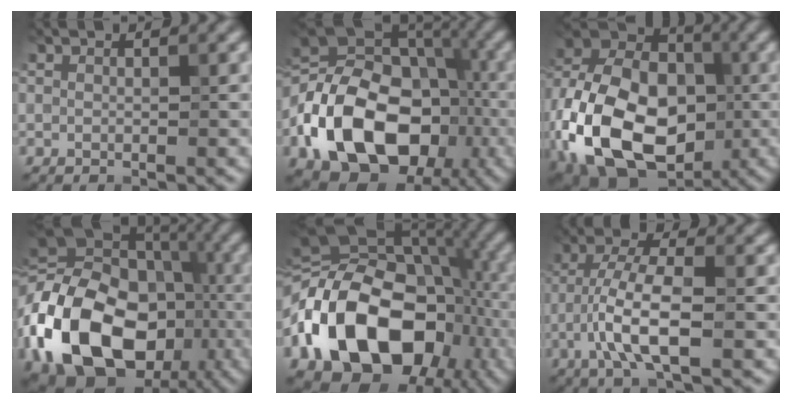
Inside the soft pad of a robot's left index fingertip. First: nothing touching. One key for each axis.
{"total": 16.5, "fx": -5.1, "fy": 11.7, "fz": 10.3, "tx": -0.189, "ty": -0.006, "tz": -0.099}
{"total": 18.9, "fx": -6.0, "fy": 12.9, "fz": 12.5, "tx": -0.245, "ty": -0.014, "tz": -0.100}
{"total": 19.8, "fx": -5.2, "fy": 14.7, "fz": 12.3, "tx": -0.259, "ty": 0.000, "tz": -0.094}
{"total": 18.7, "fx": -5.0, "fy": 13.2, "fz": 12.3, "tx": -0.245, "ty": 0.006, "tz": -0.098}
{"total": 5.7, "fx": -1.9, "fy": 1.5, "fz": 5.1, "tx": -0.105, "ty": 0.009, "tz": -0.041}